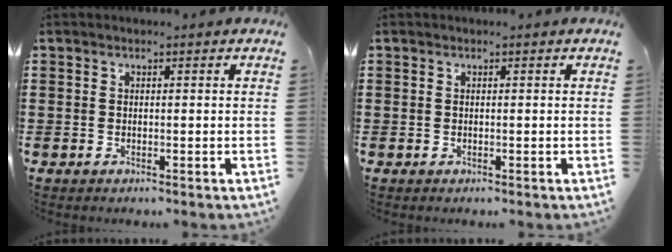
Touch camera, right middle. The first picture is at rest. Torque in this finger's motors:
{"motor_torque": [-0.05, -0.08, 0.00, 0.00]}